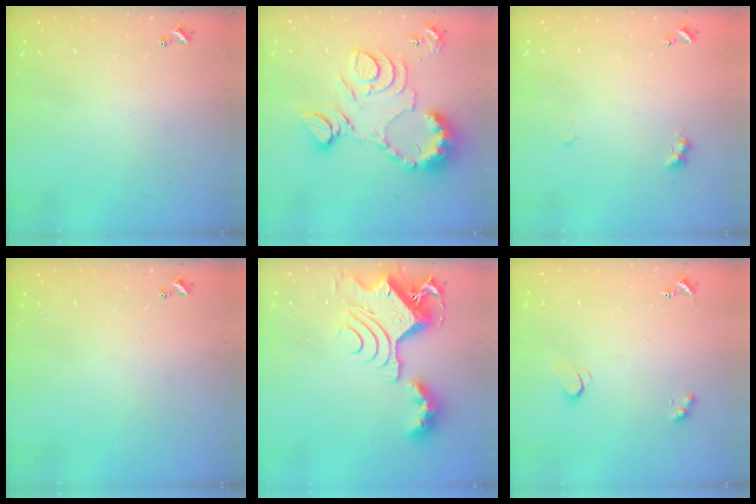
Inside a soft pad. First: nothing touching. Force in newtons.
{"total": 20.9, "press": 20.8, "slide": 1.7}
{"total": 2.7, "press": 2.6, "slide": 0.6}
{"total": 0.0}
{"total": 13.1, "press": 13.0, "slide": 1.4}
{"total": 1.8, "press": 1.7, "slide": 0.4}